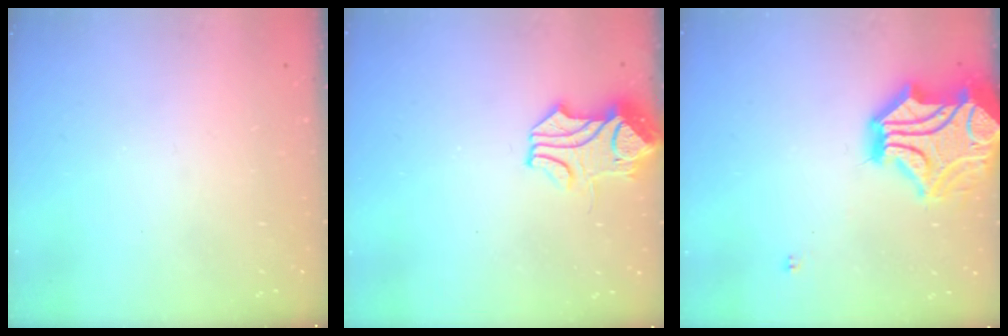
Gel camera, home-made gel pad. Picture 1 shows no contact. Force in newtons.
{"total": 1.5, "press": 1.4, "slide": 0.5}
{"total": 15.7, "press": 15.3, "slide": 3.5}